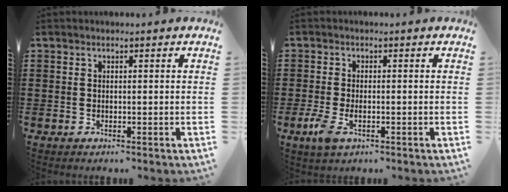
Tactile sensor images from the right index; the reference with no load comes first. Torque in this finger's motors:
{"motor_torque": [1.47, 0.66, 0.13, 0.09]}